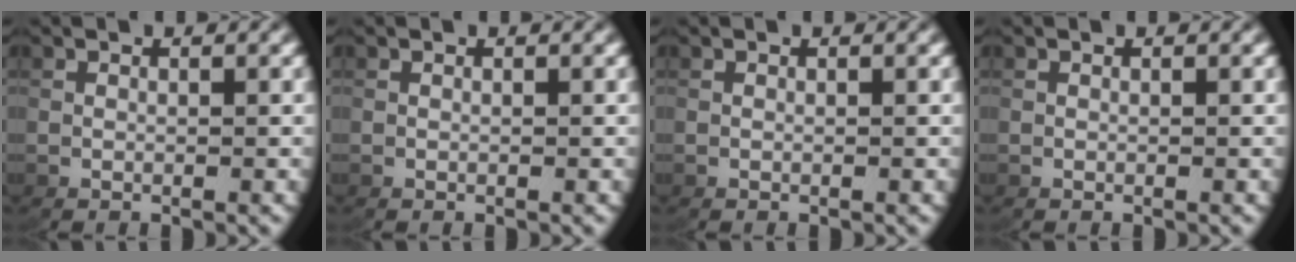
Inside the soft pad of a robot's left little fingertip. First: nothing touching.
{"total": 0.0}
{"total": 0.0}
{"total": 0.0}